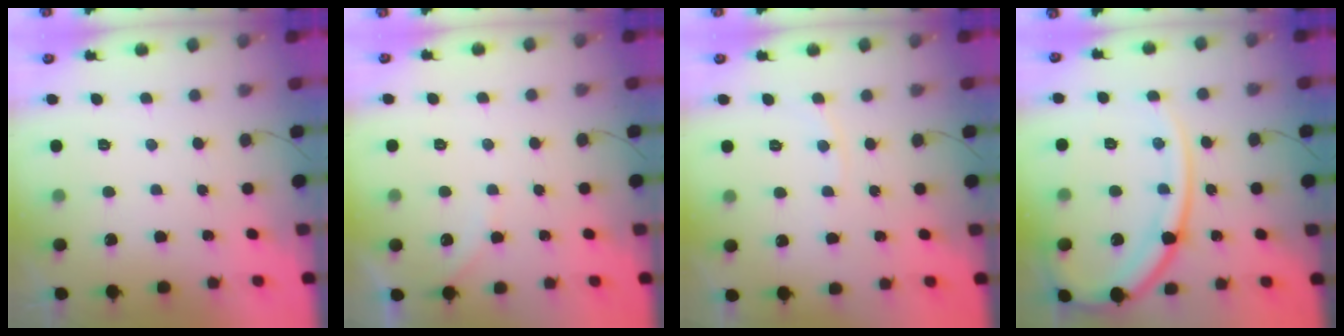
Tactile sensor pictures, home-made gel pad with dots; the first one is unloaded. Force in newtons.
{"total": 5.0, "press": 5.0, "slide": 0.7}
{"total": 2.5, "press": 2.5, "slide": 0.2}
{"total": 17.1, "press": 17.0, "slide": 1.7}